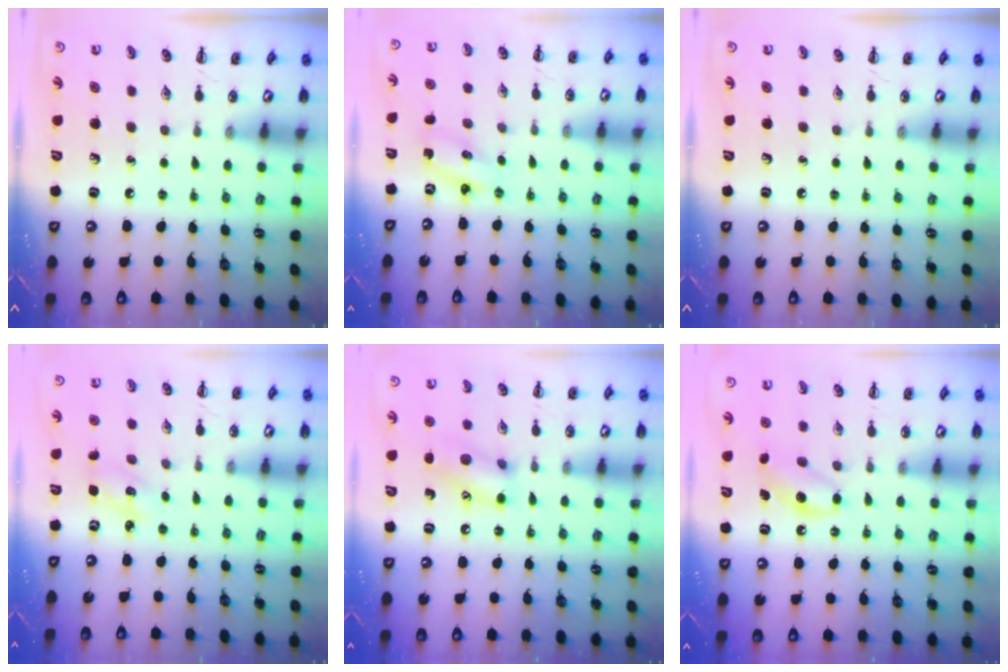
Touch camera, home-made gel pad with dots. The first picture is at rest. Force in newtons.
{"total": 2.1, "press": 2.1, "slide": 0.6}
{"total": 0.0}
{"total": 1.8, "press": 1.8, "slide": 0.5}
{"total": 11.9, "press": 11.8, "slide": 1.4}
{"total": 7.0, "press": 6.8, "slide": 1.7}